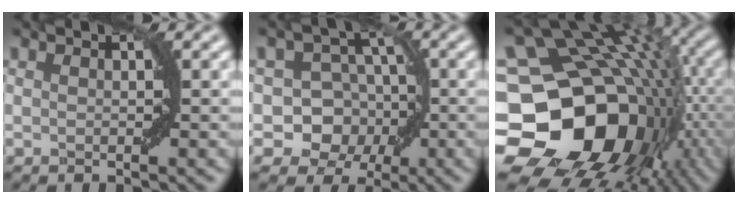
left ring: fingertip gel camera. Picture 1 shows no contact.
{"total": 7.7, "force": [-1.6, 7.1, 2.5], "torque": [-0.021, 0.028, -0.052]}
{"total": 20.1, "force": [-3.5, 16.0, 11.7], "torque": [-0.204, -0.031, -0.031]}